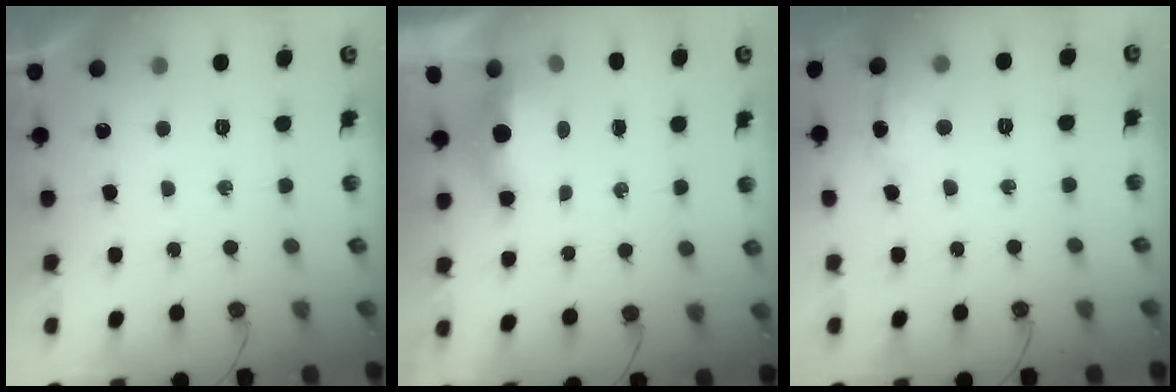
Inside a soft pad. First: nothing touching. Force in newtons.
{"total": 4.9, "press": 4.8, "slide": 1.2}
{"total": 7.7, "press": 7.6, "slide": 0.8}